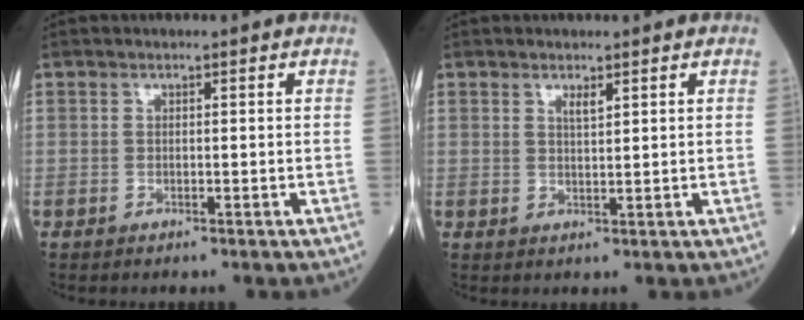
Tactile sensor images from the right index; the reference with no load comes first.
{"total": 1.5, "force": [1.0, 0.2, 1.1], "torque": [-0.021, -0.004, 0.019]}